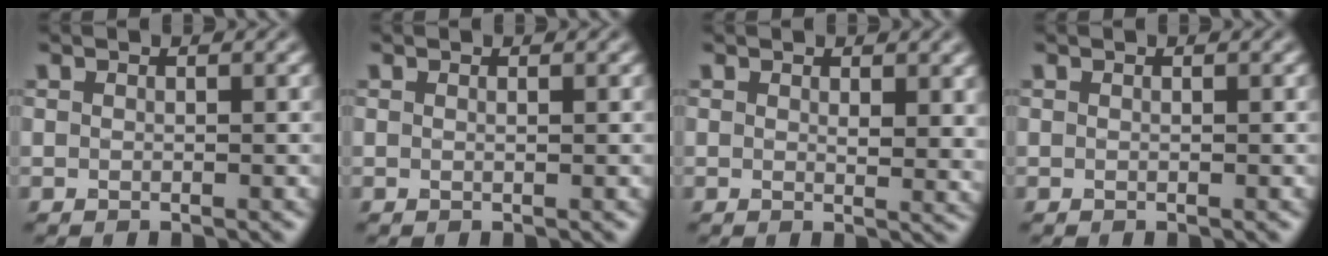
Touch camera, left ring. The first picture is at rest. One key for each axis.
{"total": 0.5, "fx": 0.2, "fy": 0.2, "fz": 0.4, "tx": -0.003, "ty": 0.002, "tz": 0.000}
{"total": 2.2, "fx": 0.9, "fy": 0.9, "fz": 1.8, "tx": -0.022, "ty": -0.007, "tz": 0.018}
{"total": 0.0}